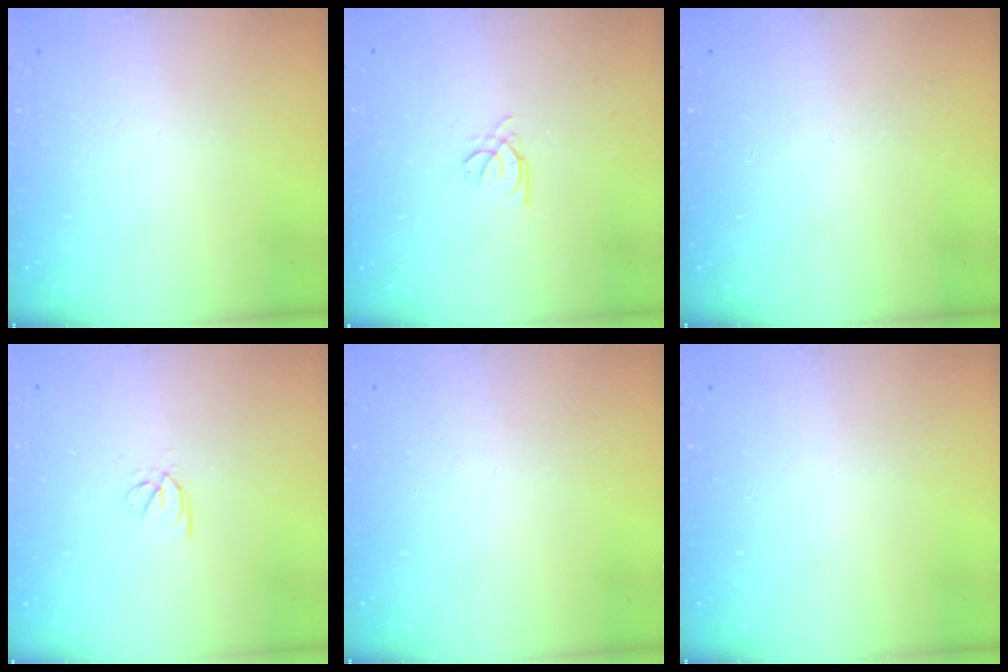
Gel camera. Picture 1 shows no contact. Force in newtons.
{"total": 1.2, "press": 1.1, "slide": 0.4}
{"total": 0.0}
{"total": 2.3, "press": 2.2, "slide": 0.5}
{"total": 0.0}
{"total": 0.0}